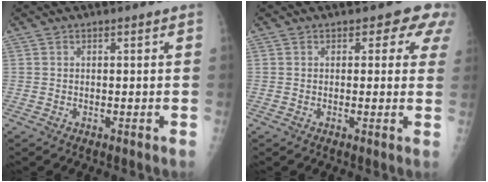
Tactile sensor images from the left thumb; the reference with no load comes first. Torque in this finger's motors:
{"motor_torque": [-0.11, 0.15, 0.09, 0.05, 0.05]}